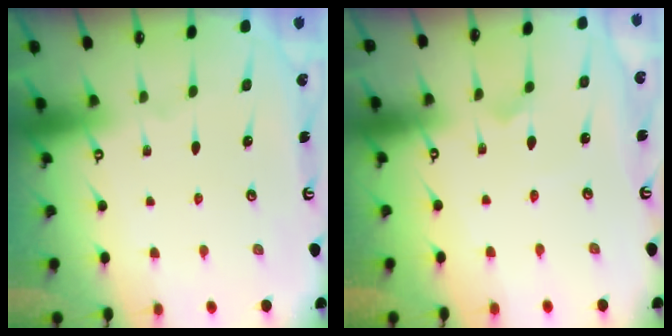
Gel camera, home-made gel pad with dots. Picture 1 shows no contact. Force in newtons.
{"total": 1.7, "press": 1.6, "slide": 0.5}